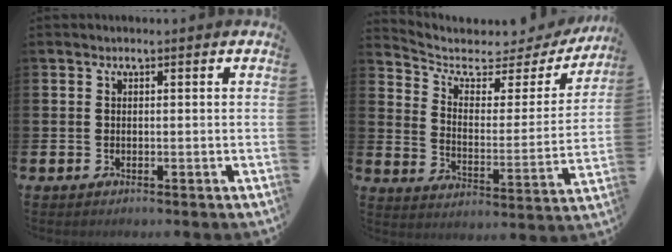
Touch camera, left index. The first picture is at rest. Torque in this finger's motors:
{"motor_torque": [0.92, -1.22, 0.06, 0.00]}